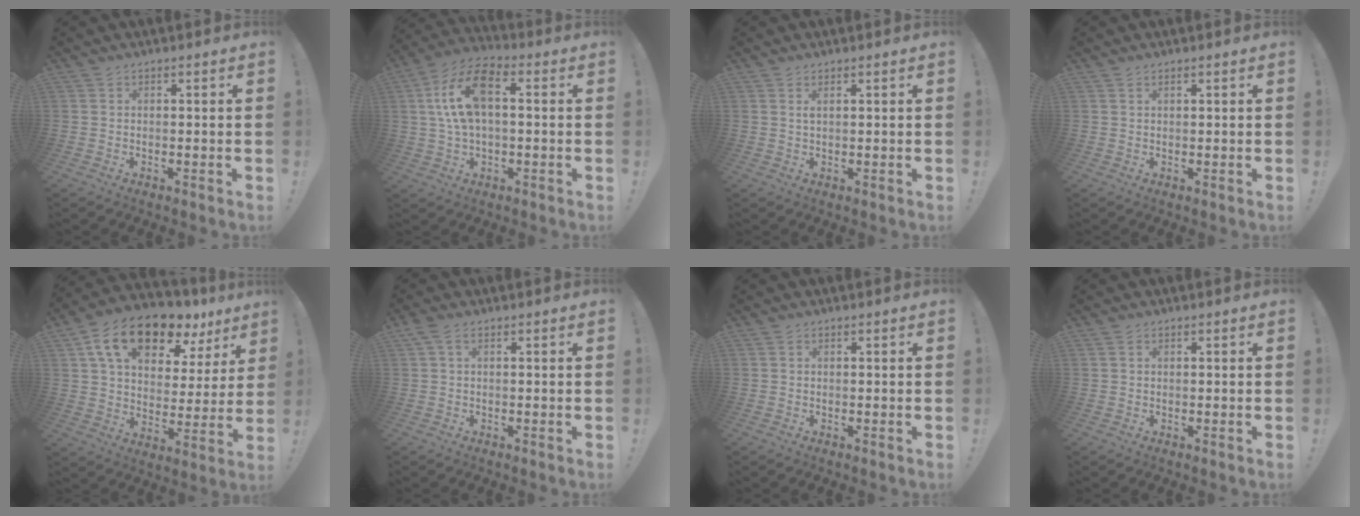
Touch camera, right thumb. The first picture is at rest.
{"total": 13.9, "force": [2.4, 7.5, 11.4], "torque": [-0.222, 0.015, 0.046]}
{"total": 1.2, "force": [0.6, 0.2, 1.0], "torque": [-0.019, 0.001, 0.010]}
{"total": 0.6, "force": [0.5, 0.3, 0.3], "torque": [-0.004, 0.000, 0.009]}
{"total": 17.0, "force": [11.0, 8.7, 9.5], "torque": [-0.162, -0.062, 0.196]}
{"total": 1.5, "force": [0.5, 0.6, 1.2], "torque": [-0.032, 0.004, 0.011]}
{"total": 0.0}
{"total": 0.5, "force": [0.1, 0.5, 0.1], "torque": [-0.003, 0.004, 0.002]}